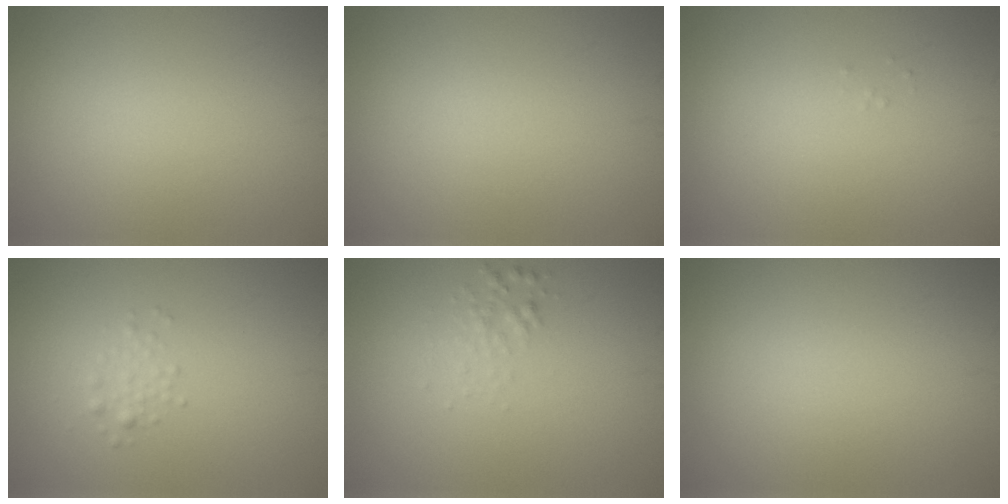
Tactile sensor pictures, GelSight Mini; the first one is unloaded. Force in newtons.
{"total": 0.0}
{"total": 0.0}
{"total": 1.2, "press": 1.2, "slide": 0.0}
{"total": 1.2, "press": 1.2, "slide": 0.0}
{"total": 0.0}